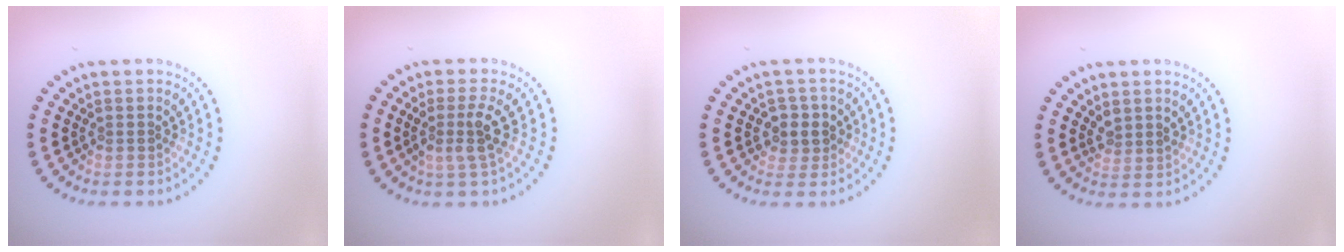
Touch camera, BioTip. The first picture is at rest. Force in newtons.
{"total": 2.8, "press": 2.1, "slide": 1.8}
{"total": 2.3, "press": 2.1, "slide": 0.9}
{"total": 1.3, "press": 1.1, "slide": 0.7}